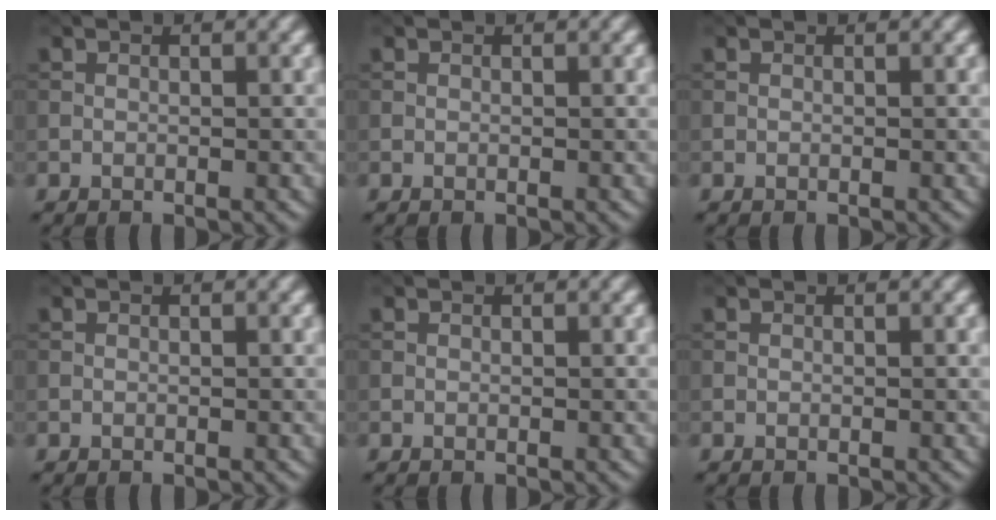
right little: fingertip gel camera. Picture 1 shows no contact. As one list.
[{"total": 0.0}, {"total": 0.0}, {"total": 0.0}, {"total": 0.0}, {"total": 0.0}]